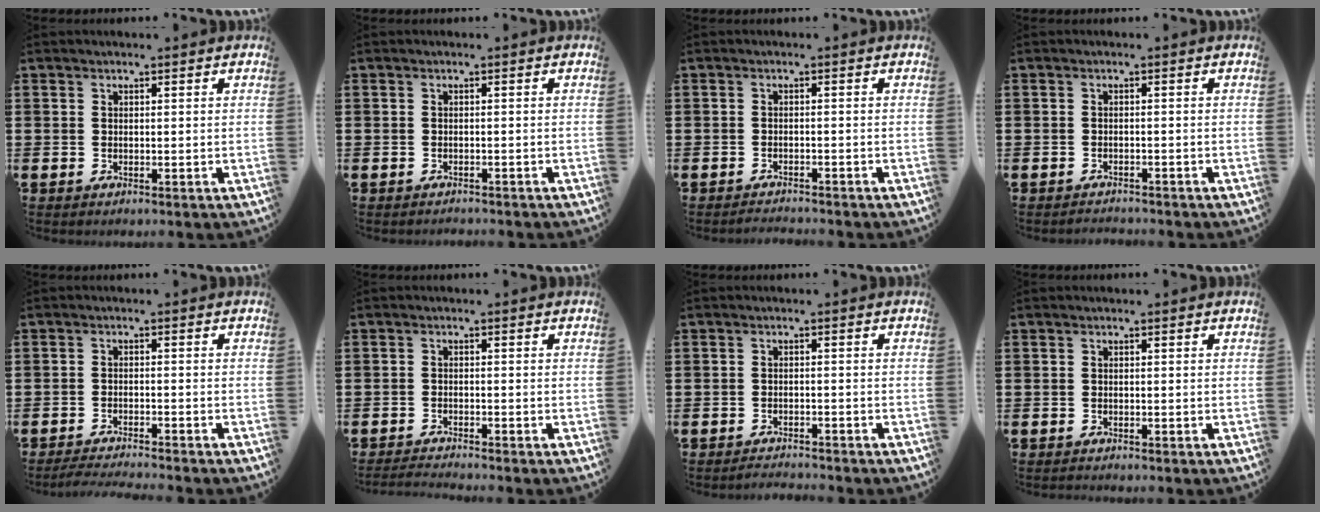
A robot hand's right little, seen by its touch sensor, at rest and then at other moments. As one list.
[{"total": 0.6, "force": [-0.6, 0.0, -0.1], "torque": [0.000, -0.001, -0.012]}, {"total": 1.2, "force": [-1.2, -0.1, -0.1], "torque": [-0.002, 0.002, -0.024]}, {"total": 1.0, "force": [-1.0, 0.0, -0.1], "torque": [-0.001, 0.002, -0.021]}, {"total": 2.1, "force": [-2.1, -0.2, 0.5], "torque": [-0.008, 0.005, -0.042]}, {"total": 1.3, "force": [-1.3, -0.1, 0.3], "torque": [-0.005, 0.002, -0.025]}, {"total": 1.5, "force": [-1.5, -0.1, -0.1], "torque": [-0.003, 0.004, -0.031]}, {"total": 0.0}]